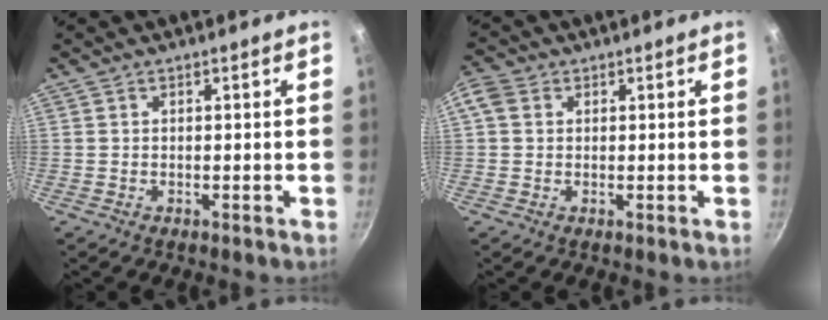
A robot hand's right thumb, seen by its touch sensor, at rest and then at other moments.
{"total": 3.6, "force": [0.9, 2.9, 1.9], "torque": [-0.037, 0.007, 0.008]}